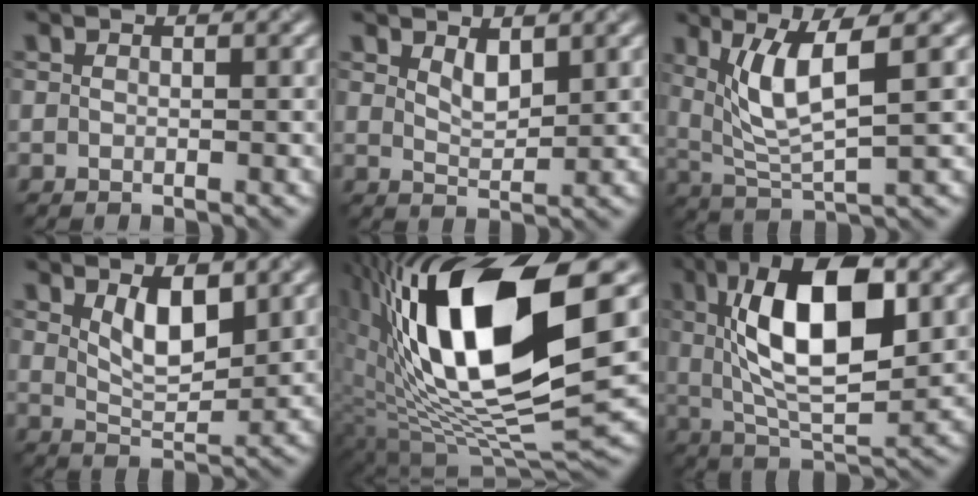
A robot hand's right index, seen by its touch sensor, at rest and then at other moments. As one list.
[{"total": 2.0, "force": [1.3, 0.8, 1.4], "torque": [-0.026, -0.006, 0.027]}, {"total": 6.0, "force": [2.2, 1.3, 5.4], "torque": [-0.104, -0.006, 0.049]}, {"total": 4.2, "force": [1.7, 1.7, 3.4], "torque": [-0.064, -0.004, 0.034]}, {"total": 16.0, "force": [3.5, 6.0, 14.4], "torque": [-0.257, 0.000, 0.056]}, {"total": 11.9, "force": [2.8, 4.4, 10.7], "torque": [-0.170, 0.010, 0.043]}]